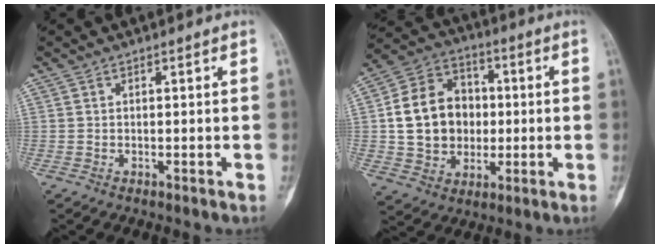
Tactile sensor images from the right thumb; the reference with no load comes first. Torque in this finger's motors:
{"motor_torque": [0.61, 0.61, 0.28, -0.20, 0.08]}